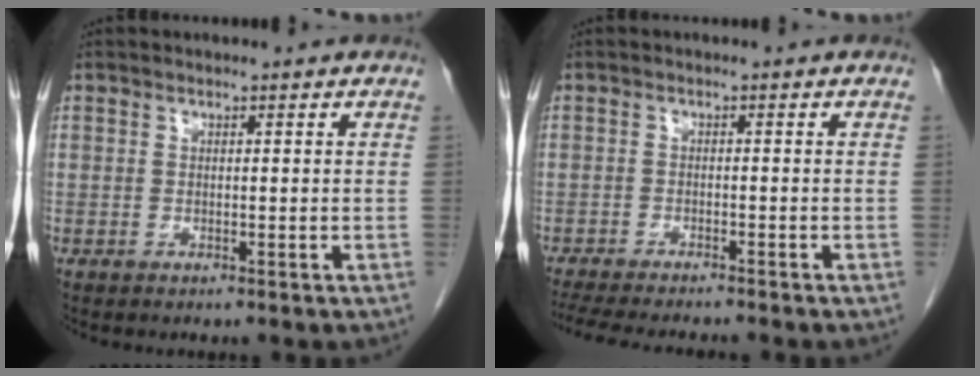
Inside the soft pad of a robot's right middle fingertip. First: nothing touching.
{"total": 11.0, "force": [-9.7, 1.3, 5.0], "torque": [-0.071, -0.016, -0.140]}